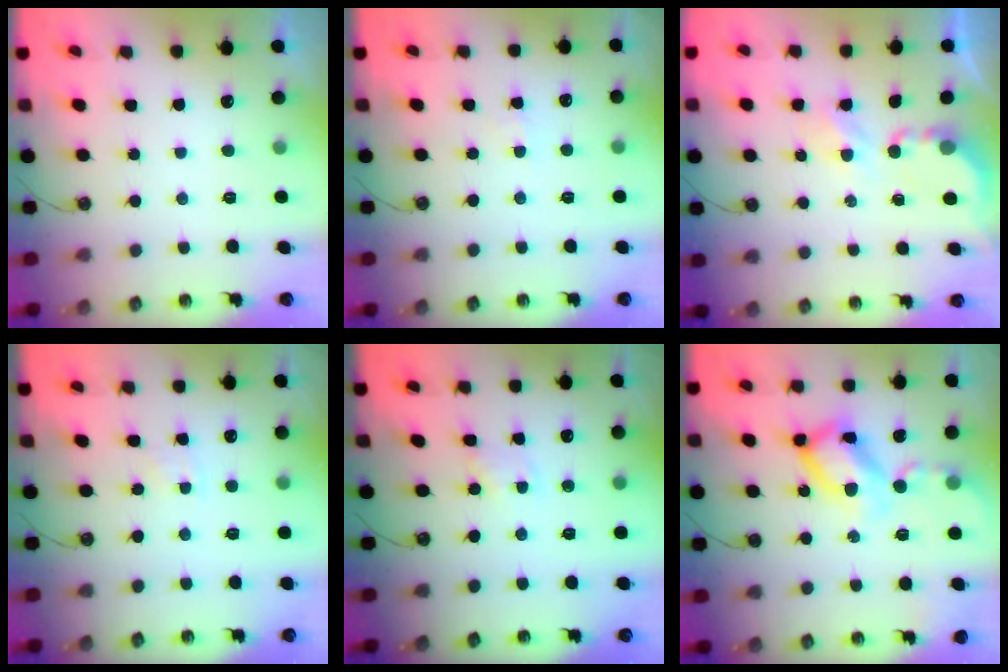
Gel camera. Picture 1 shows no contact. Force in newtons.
{"total": 2.1, "press": 2.1, "slide": 0.4}
{"total": 3.6, "press": 3.6, "slide": 0.3}
{"total": 2.7, "press": 2.7, "slide": 0.4}
{"total": 2.7, "press": 2.7, "slide": 0.2}
{"total": 16.2, "press": 16.0, "slide": 2.6}